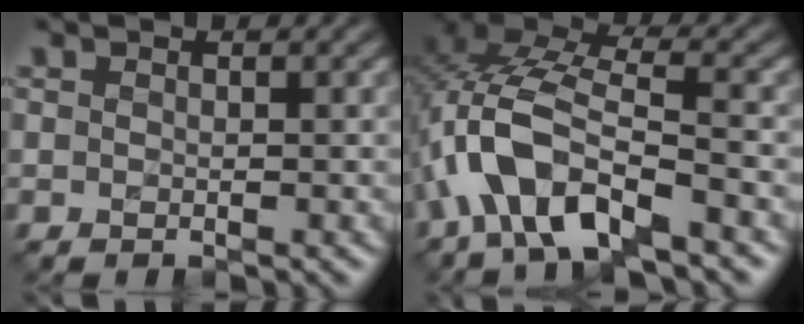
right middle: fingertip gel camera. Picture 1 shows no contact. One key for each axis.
{"total": 9.6, "fx": -4.0, "fy": 4.1, "fz": 7.7, "tx": -0.159, "ty": 0.015, "tz": -0.083}